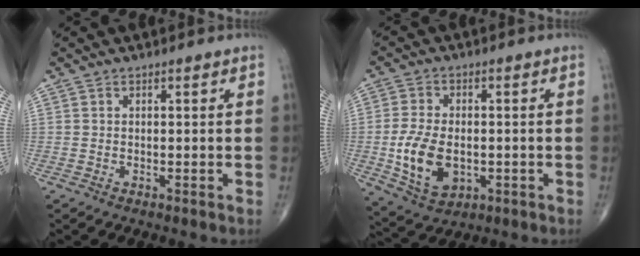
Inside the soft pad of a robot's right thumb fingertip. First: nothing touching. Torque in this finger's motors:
{"motor_torque": [0.13, 0.58, 0.58, 0.52, 0.30]}